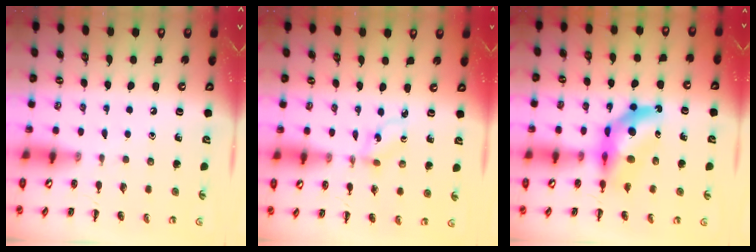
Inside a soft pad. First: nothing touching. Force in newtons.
{"total": 1.0, "press": 0.9, "slide": 0.5}
{"total": 9.2, "press": 8.6, "slide": 3.1}